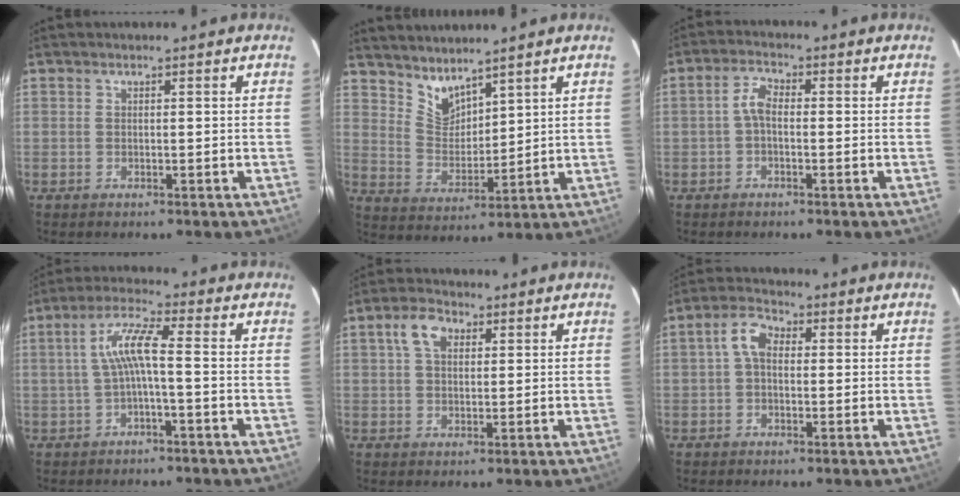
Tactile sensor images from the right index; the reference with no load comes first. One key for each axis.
{"total": 6.4, "fx": 5.7, "fy": 2.3, "fz": 2.1, "tx": -0.032, "ty": -0.005, "tz": 0.118}
{"total": 3.0, "fx": -0.7, "fy": 1.6, "fz": 2.5, "tx": -0.054, "ty": 0.012, "tz": -0.014}
{"total": 6.2, "fx": -1.0, "fy": 0.5, "fz": 6.1, "tx": -0.135, "ty": 0.014, "tz": -0.016}
{"total": 5.4, "fx": 2.0, "fy": 3.5, "fz": 3.6, "tx": -0.068, "ty": 0.019, "tz": 0.036}
{"total": 4.7, "fx": 0.4, "fy": 3.1, "fz": 3.5, "tx": -0.069, "ty": 0.019, "tz": 0.006}